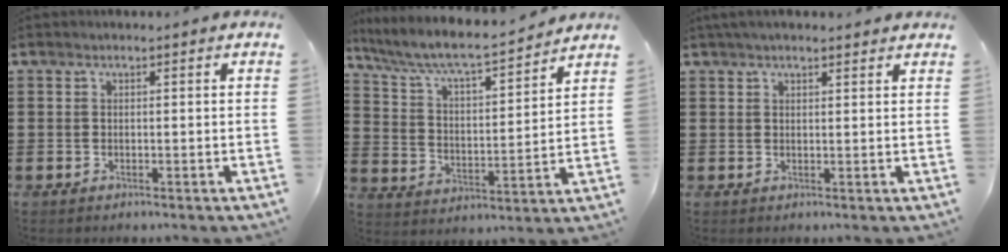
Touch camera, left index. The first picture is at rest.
{"total": 6.6, "force": [5.9, 0.4, 2.9], "torque": [-0.083, -0.037, 0.094]}
{"total": 2.2, "force": [1.9, 0.4, 1.0], "torque": [-0.023, 0.006, 0.035]}